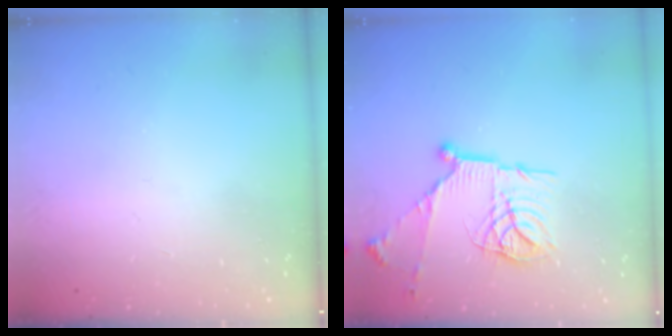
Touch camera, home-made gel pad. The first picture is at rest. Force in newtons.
{"total": 17.9, "press": 17.8, "slide": 1.6}